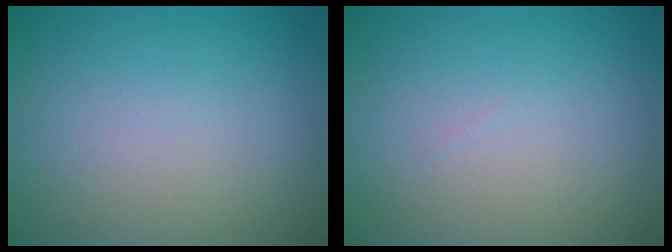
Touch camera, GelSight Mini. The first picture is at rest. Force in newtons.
{"total": 0.0}